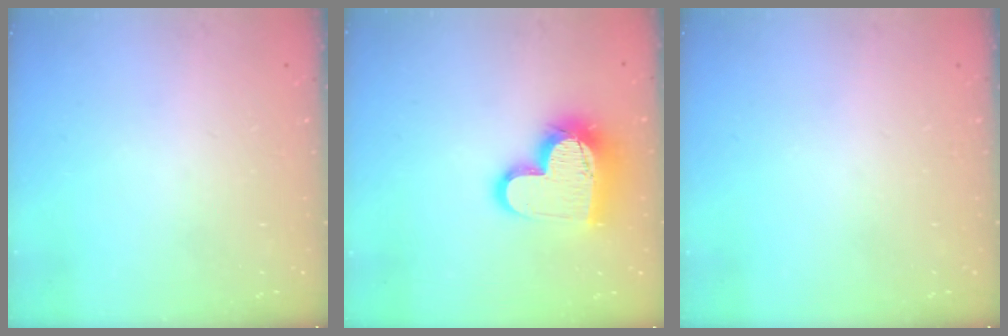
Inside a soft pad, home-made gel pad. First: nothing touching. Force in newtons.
{"total": 18.9, "press": 18.9, "slide": 1.4}
{"total": 0.0}